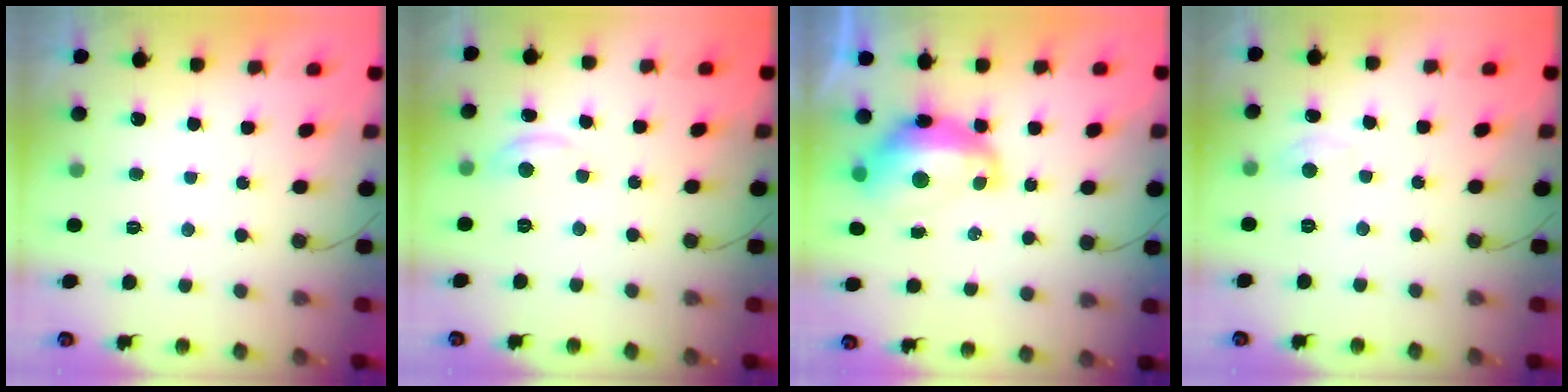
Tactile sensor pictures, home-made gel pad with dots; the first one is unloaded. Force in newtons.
{"total": 3.9, "press": 3.9, "slide": 0.3}
{"total": 10.9, "press": 10.9, "slide": 0.8}
{"total": 3.3, "press": 3.3, "slide": 0.4}